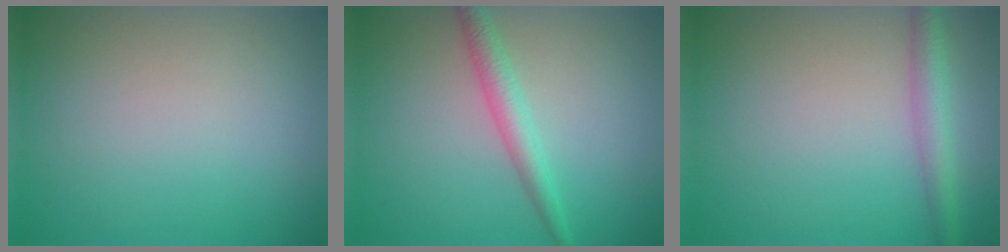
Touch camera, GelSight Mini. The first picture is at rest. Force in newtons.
{"total": 2.5, "press": 2.5, "slide": 0.1}
{"total": 3.0, "press": 3.0, "slide": 0.1}